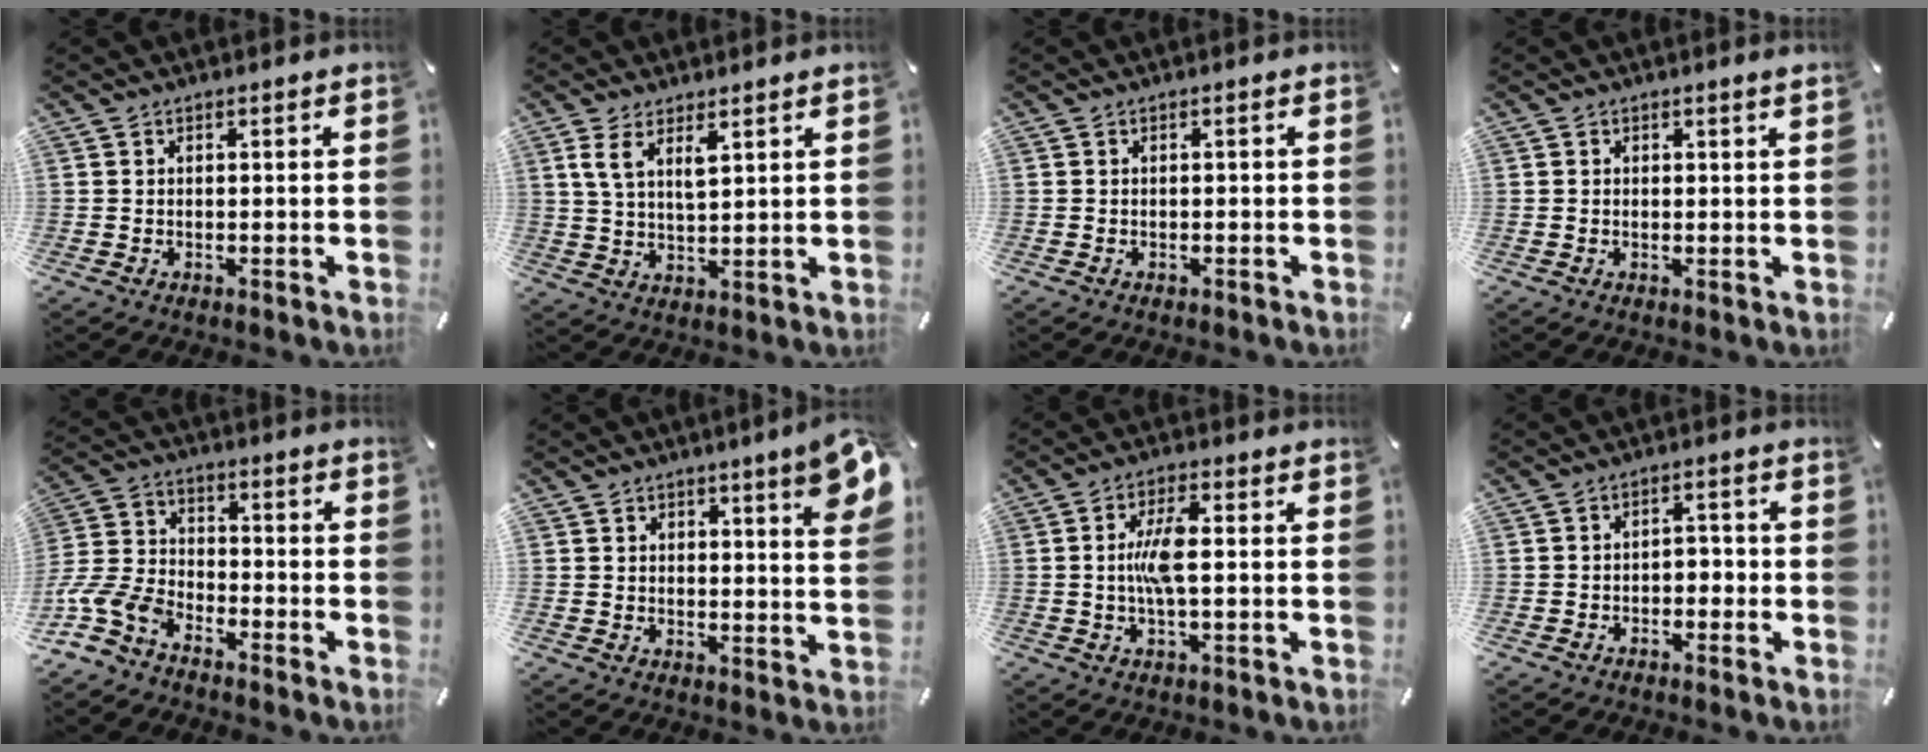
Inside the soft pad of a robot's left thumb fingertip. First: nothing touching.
{"total": 6.1, "force": [3.7, 2.3, 4.3], "torque": [-0.093, -0.012, 0.063]}
{"total": 0.6, "force": [-0.4, 0.4, 0.3], "torque": [-0.005, 0.002, -0.009]}
{"total": 0.6, "force": [0.3, 0.1, 0.5], "torque": [-0.008, 0.000, 0.005]}
{"total": 10.3, "force": [-7.3, 6.0, 4.1], "torque": [-0.103, 0.024, -0.145]}
{"total": 6.5, "force": [3.9, 1.6, 5.0], "torque": [-0.070, -0.015, 0.064]}
{"total": 7.4, "force": [0.1, 2.3, 7.1], "torque": [-0.153, -0.001, -0.007]}
{"total": 2.9, "force": [-2.0, 1.8, 1.2], "torque": [-0.021, 0.015, -0.040]}